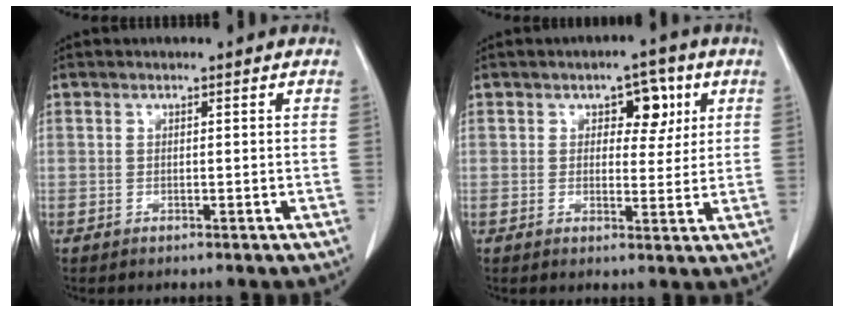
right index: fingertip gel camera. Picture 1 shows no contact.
{"total": 5.2, "force": [2.1, 3.0, 3.8], "torque": [-0.041, 0.009, 0.028]}